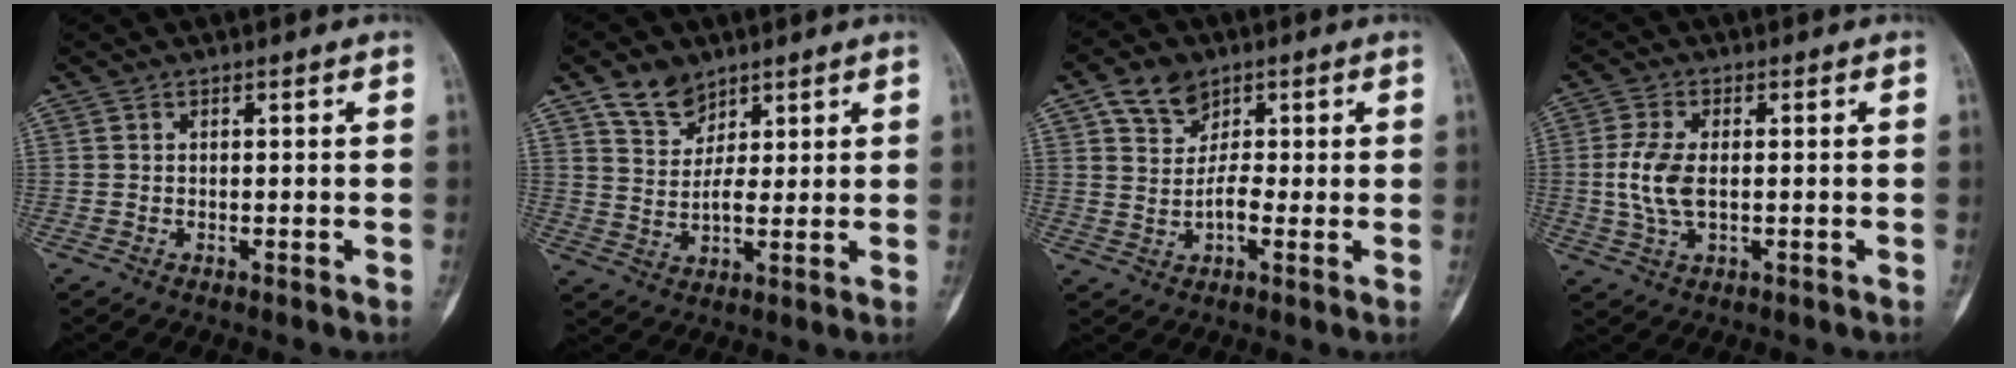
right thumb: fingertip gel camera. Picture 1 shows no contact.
{"total": 6.8, "force": [4.5, 4.5, 2.5], "torque": [-0.018, -0.026, 0.088]}
{"total": 7.0, "force": [2.5, 5.6, 3.5], "torque": [-0.030, -0.003, 0.041]}
{"total": 11.8, "force": [-1.2, 6.4, 9.8], "torque": [-0.221, 0.011, -0.024]}